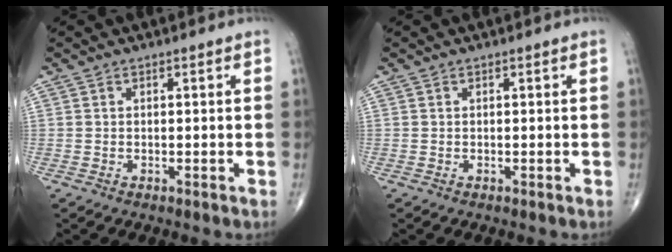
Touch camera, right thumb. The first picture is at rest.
{"total": 0.0}